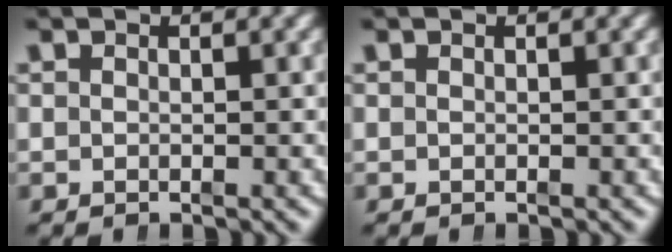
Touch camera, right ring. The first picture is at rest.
{"total": 0.0}